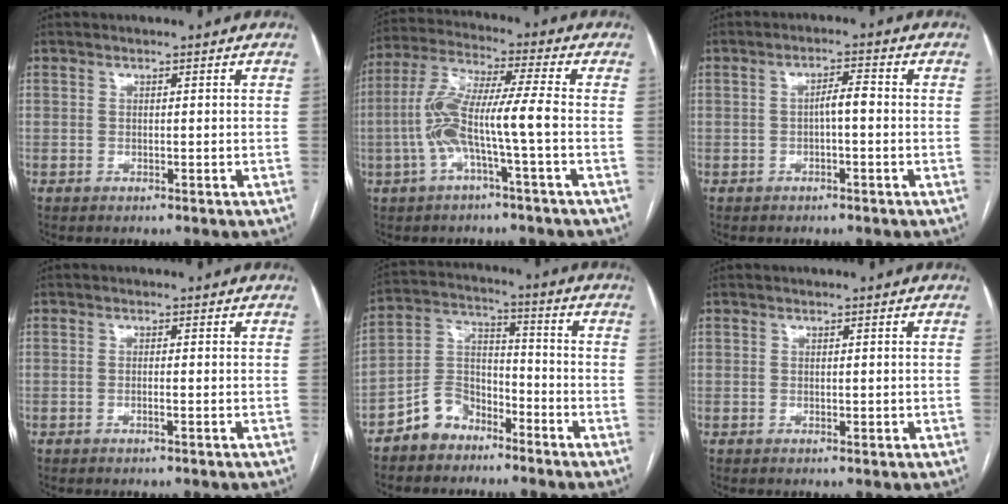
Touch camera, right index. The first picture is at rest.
{"total": 10.1, "force": [-2.4, 0.1, 9.8], "torque": [-0.209, 0.025, -0.051]}
{"total": 2.8, "force": [-0.4, 0.6, 2.7], "torque": [-0.043, 0.007, -0.007]}
{"total": 0.8, "force": [-0.3, 0.0, 0.7], "torque": [-0.014, 0.001, -0.004]}
{"total": 7.9, "force": [-5.7, 4.9, 2.4], "torque": [-0.050, 0.021, -0.108]}
{"total": 0.8, "force": [0.0, 0.6, 0.6], "torque": [-0.008, 0.002, 0.003]}